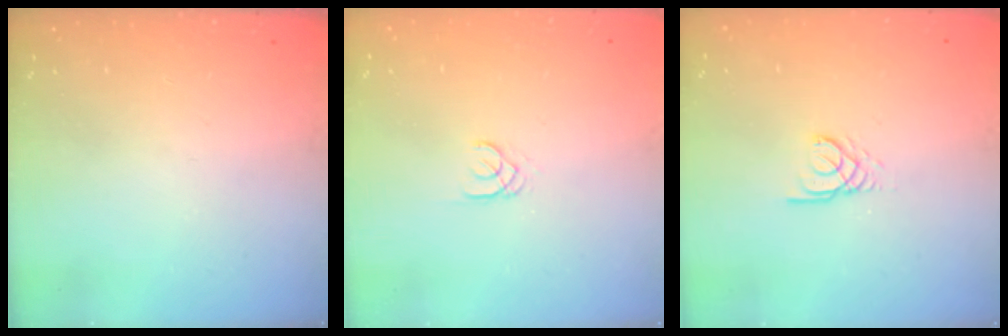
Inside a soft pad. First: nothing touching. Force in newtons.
{"total": 1.8, "press": 1.7, "slide": 0.2}
{"total": 2.4, "press": 2.4, "slide": 0.3}